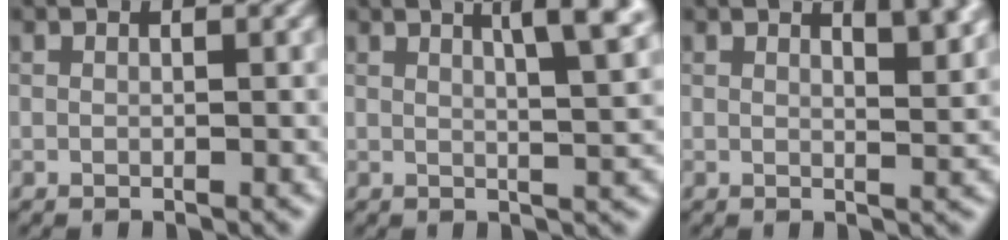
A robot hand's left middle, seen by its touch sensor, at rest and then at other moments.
{"total": 5.8, "force": [2.7, 1.4, 4.9], "torque": [-0.046, 0.013, 0.032]}
{"total": 4.3, "force": [2.5, 1.5, 3.2], "torque": [-0.020, 0.010, 0.027]}